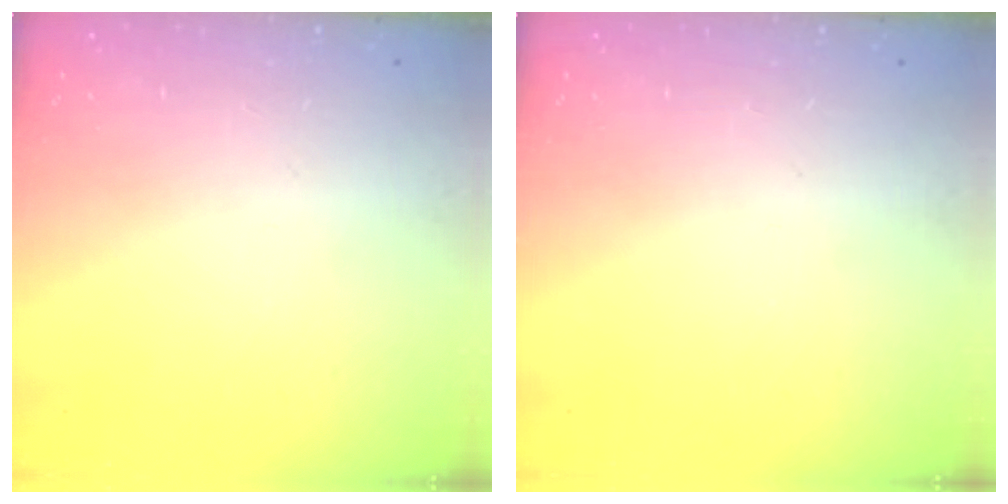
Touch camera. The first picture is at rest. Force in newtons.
{"total": 0.0}